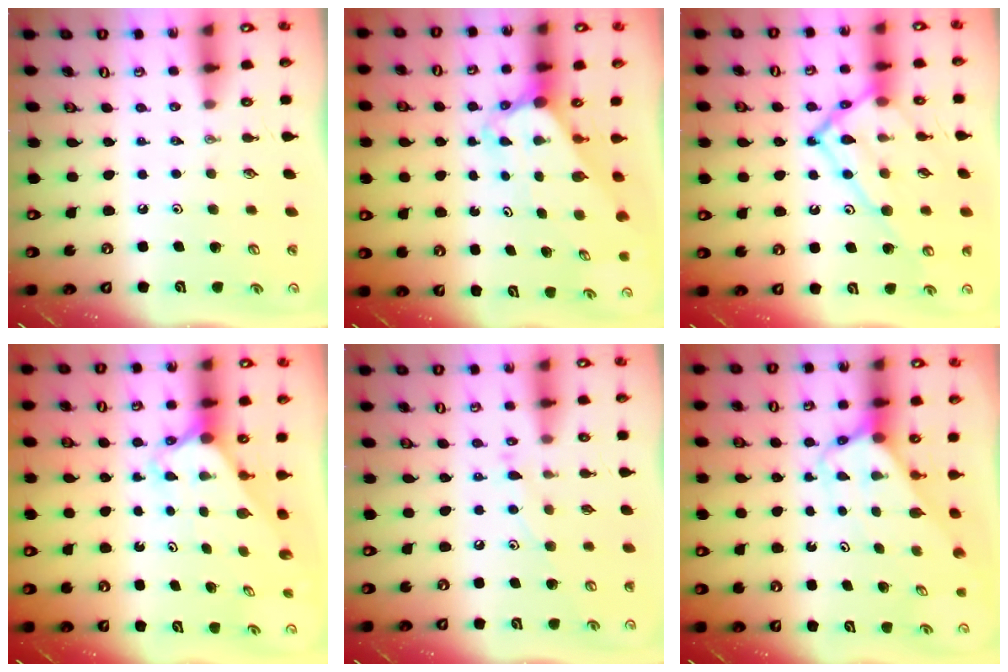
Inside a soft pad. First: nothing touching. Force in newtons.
{"total": 3.5, "press": 3.4, "slide": 0.3}
{"total": 19.1, "press": 19.0, "slide": 1.9}
{"total": 2.5, "press": 2.5, "slide": 0.1}
{"total": 7.3, "press": 7.2, "slide": 0.4}
{"total": 3.9, "press": 3.9, "slide": 0.3}